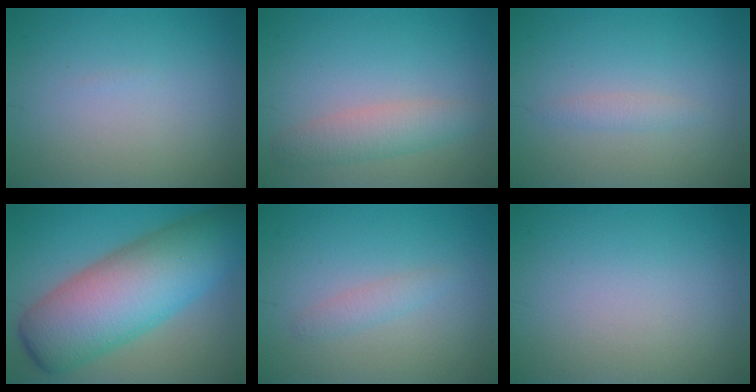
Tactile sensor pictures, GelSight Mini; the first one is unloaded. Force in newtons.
{"total": 2.8, "press": 2.8, "slide": 0.1}
{"total": 1.1, "press": 1.1, "slide": 0.1}
{"total": 12.4, "press": 12.4, "slide": 0.2}
{"total": 1.3, "press": 1.3, "slide": 0.0}
{"total": 0.0}